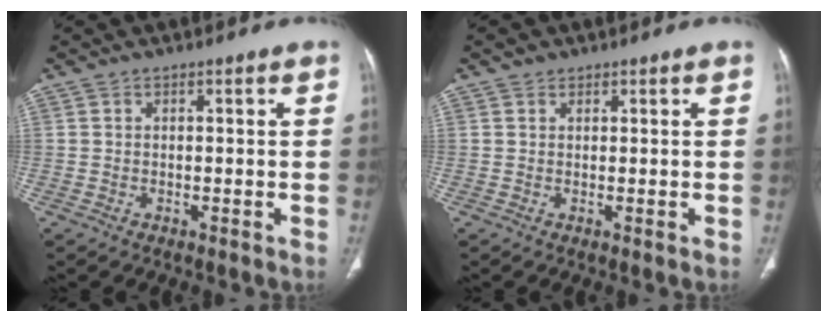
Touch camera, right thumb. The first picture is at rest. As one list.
[{"total": 1.1, "force": [0.8, 0.8, 0.2], "torque": [0.003, -0.005, 0.010]}]